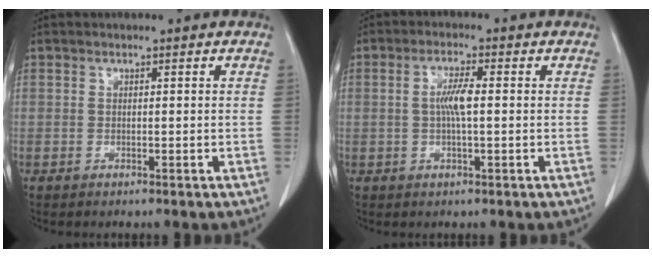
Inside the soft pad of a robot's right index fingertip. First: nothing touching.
{"total": 3.9, "force": [0.0, 0.4, 3.9], "torque": [-0.081, 0.002, 0.000]}